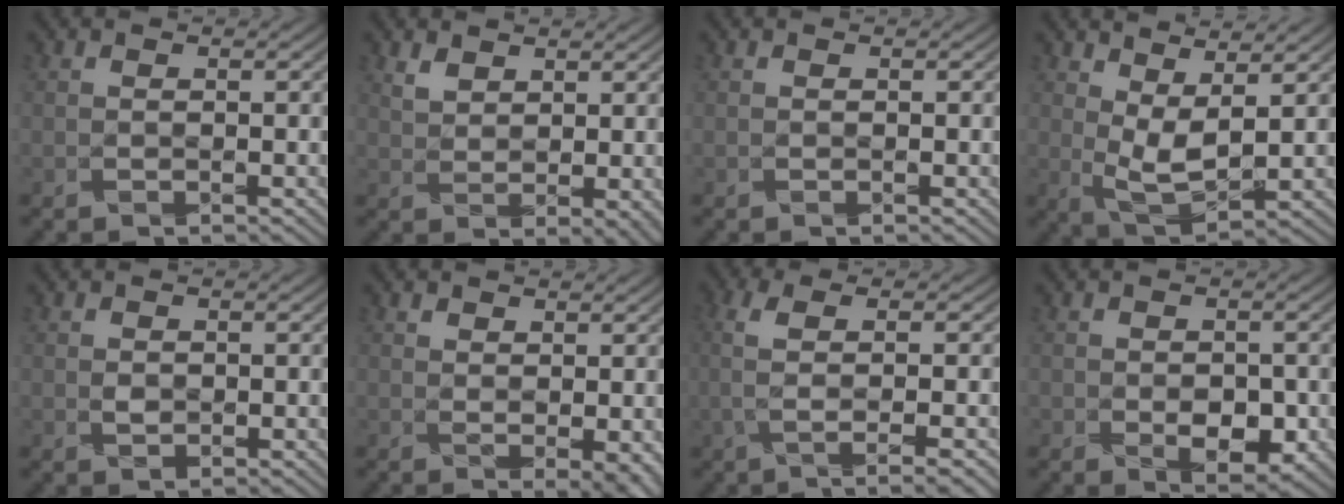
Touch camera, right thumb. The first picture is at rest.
{"total": 3.3, "force": [1.8, 1.7, 2.1], "torque": [-0.050, -0.001, 0.036]}
{"total": 0.0}
{"total": 5.7, "force": [2.3, 2.4, 4.6], "torque": [-0.101, -0.004, 0.046]}
{"total": 0.9, "force": [-0.1, 0.7, 0.6], "torque": [-0.018, 0.001, -0.002]}
{"total": 3.7, "force": [0.9, 2.3, 2.8], "torque": [-0.045, -0.003, 0.016]}
{"total": 5.8, "force": [-0.7, 0.7, 5.7], "torque": [-0.103, 0.008, -0.012]}
{"total": 4.3, "force": [-1.1, 3.0, 2.9], "torque": [-0.043, -0.012, -0.018]}